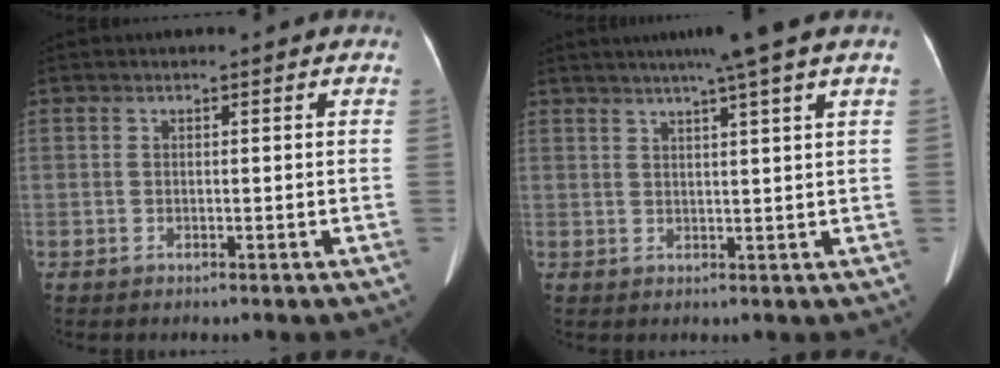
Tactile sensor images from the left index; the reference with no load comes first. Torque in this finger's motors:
{"motor_torque": [0.63, -1.51, 0.36, 0.08]}